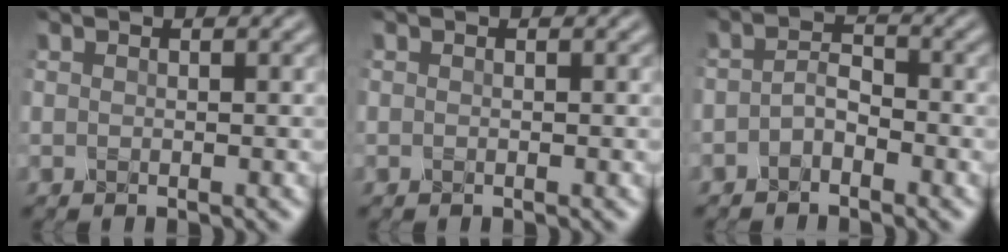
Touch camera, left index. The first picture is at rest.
{"total": 0.0}
{"total": 1.9, "force": [-1.5, 0.7, 0.9], "torque": [-0.019, 0.008, -0.035]}